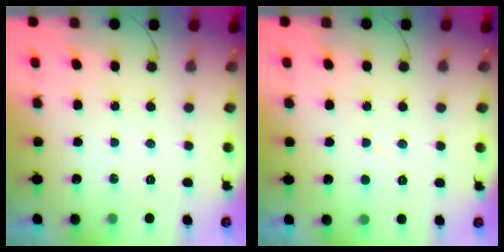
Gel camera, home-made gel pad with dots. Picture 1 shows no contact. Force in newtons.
{"total": 2.7, "press": 2.7, "slide": 0.2}